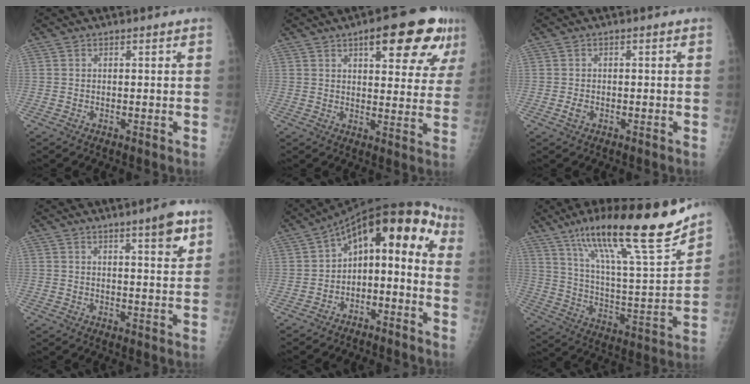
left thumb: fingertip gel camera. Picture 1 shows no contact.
{"total": 16.1, "force": [8.3, 5.5, 12.6], "torque": [-0.135, -0.019, 0.107]}
{"total": 1.4, "force": [-0.6, 0.9, 0.8], "torque": [-0.018, 0.003, -0.012]}
{"total": 6.2, "force": [3.8, 1.0, 4.8], "torque": [-0.061, -0.022, 0.052]}
{"total": 15.3, "force": [-3.8, 9.0, 11.9], "torque": [-0.149, 0.096, -0.064]}
{"total": 24.8, "force": [17.2, 3.8, 17.5], "torque": [-0.269, -0.065, 0.289]}